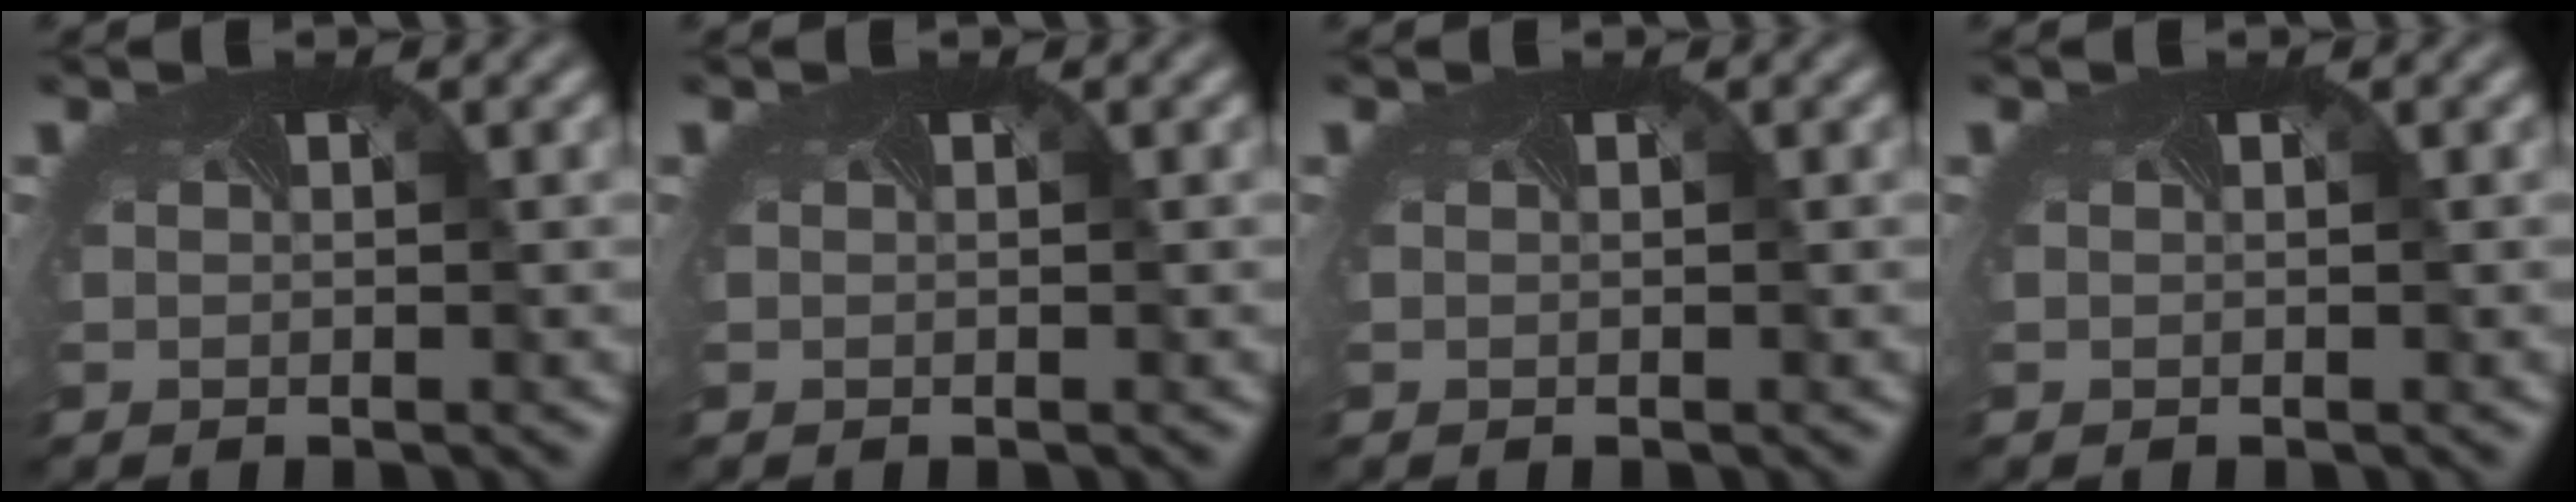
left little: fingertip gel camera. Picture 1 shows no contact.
{"total": 0.0}
{"total": 0.0}
{"total": 0.0}